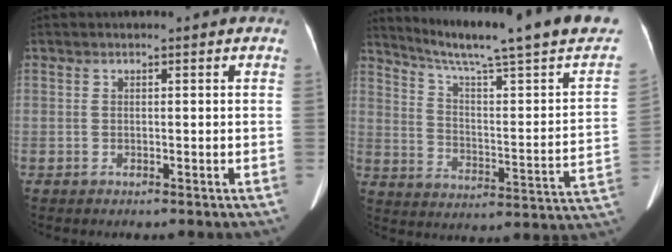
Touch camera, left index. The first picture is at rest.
{"total": 25.7, "force": [21.5, -0.4, 14.1], "torque": [-0.216, -0.071, 0.285]}